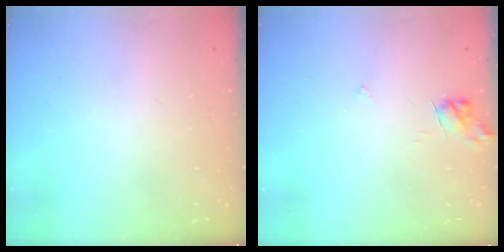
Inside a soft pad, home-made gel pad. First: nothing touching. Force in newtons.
{"total": 5.1, "press": 5.1, "slide": 0.4}